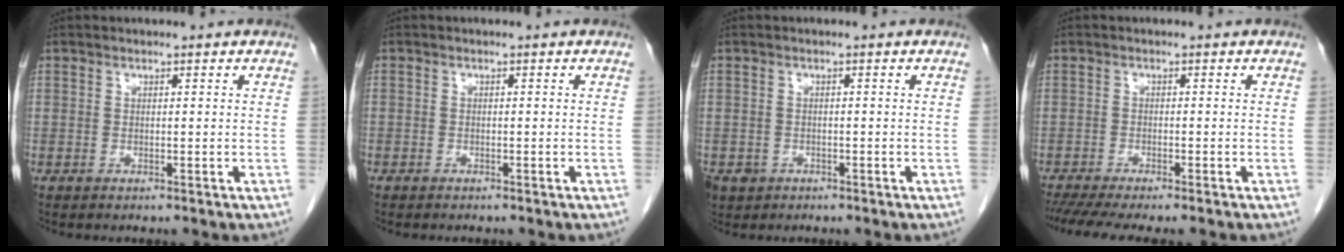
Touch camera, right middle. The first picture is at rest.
{"total": 0.8, "force": [-0.6, 0.5, 0.1], "torque": [-0.009, 0.003, -0.011]}
{"total": 3.4, "force": [-1.9, 2.7, 0.7], "torque": [-0.012, 0.003, -0.029]}
{"total": 8.5, "force": [-7.2, 0.7, 4.5], "torque": [-0.064, -0.011, -0.112]}